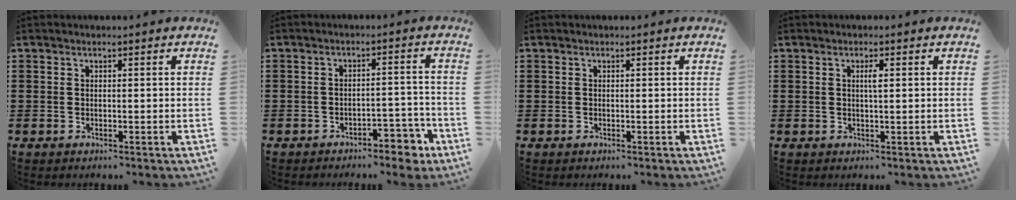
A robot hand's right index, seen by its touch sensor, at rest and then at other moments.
{"total": 4.4, "force": [-3.5, 1.5, 2.3], "torque": [-0.036, 0.011, -0.066]}
{"total": 0.0}
{"total": 1.4, "force": [0.4, 0.2, 1.3], "torque": [-0.025, 0.002, 0.005]}